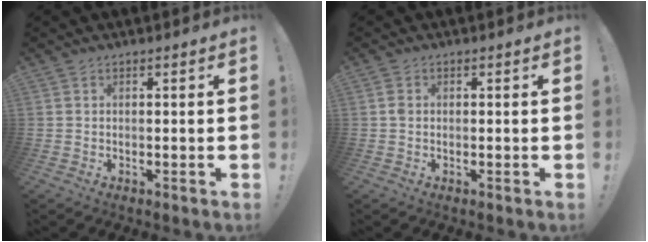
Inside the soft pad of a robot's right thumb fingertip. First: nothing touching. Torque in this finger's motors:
{"motor_torque": [0.45, 0.56, 0.48, -0.25, -0.03]}